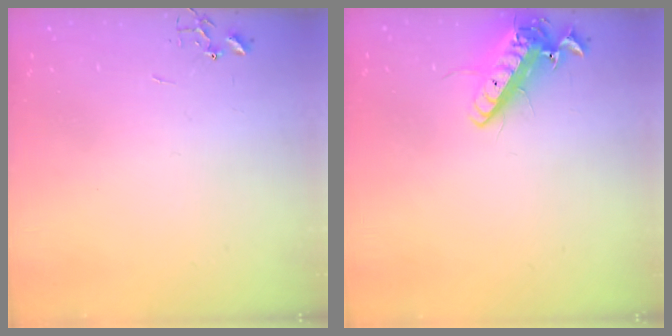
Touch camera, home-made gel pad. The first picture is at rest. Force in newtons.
{"total": 14.0, "press": 13.7, "slide": 2.8}